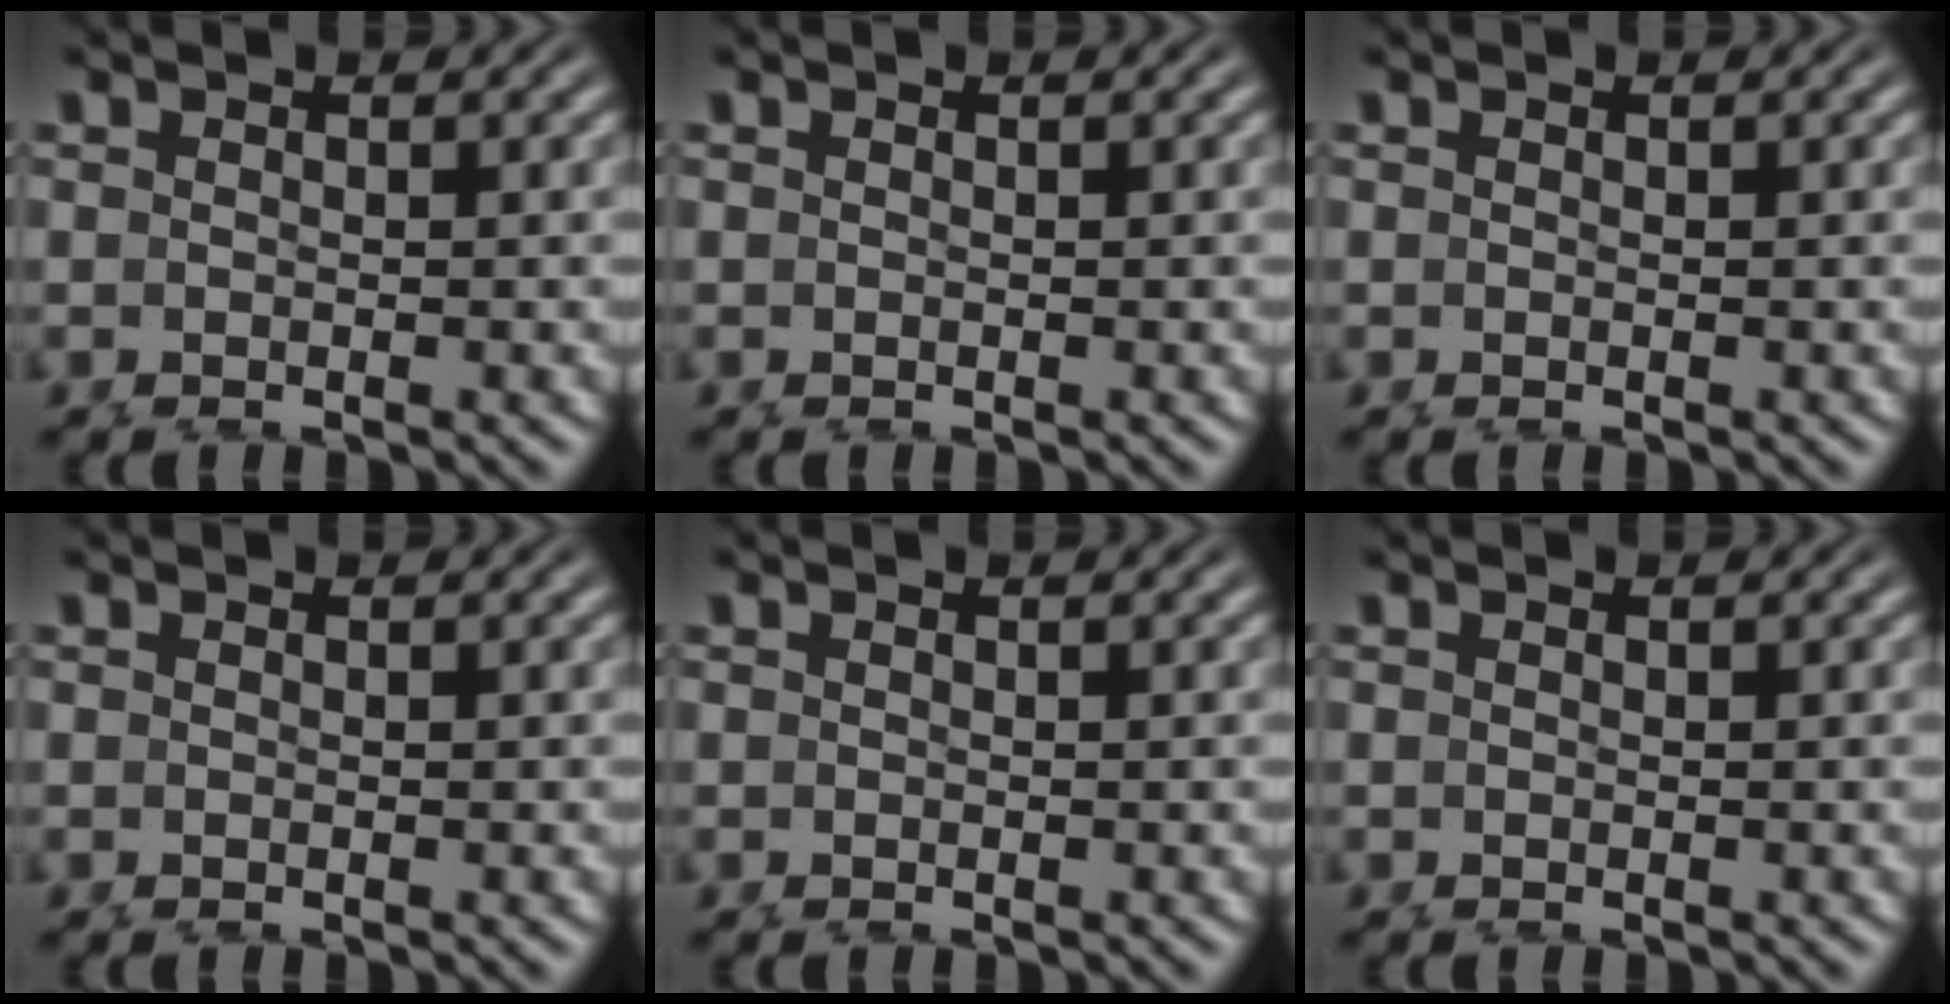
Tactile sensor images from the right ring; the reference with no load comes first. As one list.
[{"total": 0.0}, {"total": 0.0}, {"total": 0.0}, {"total": 0.0}, {"total": 0.0}]